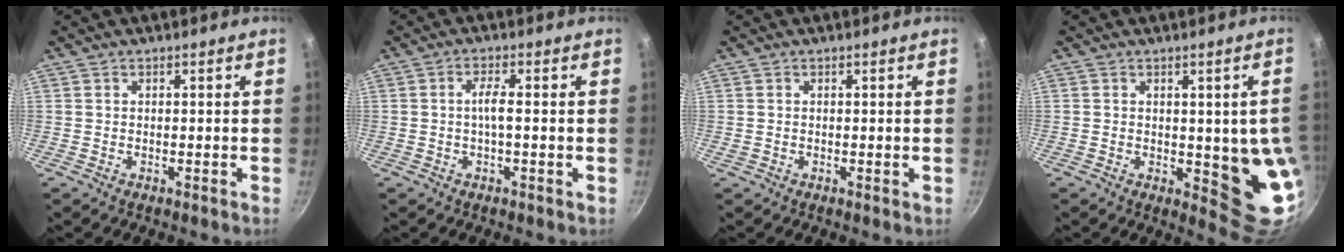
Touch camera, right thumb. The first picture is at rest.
{"total": 3.0, "force": [-0.3, 0.3, 2.9], "torque": [-0.066, 0.007, -0.008]}
{"total": 0.0}
{"total": 10.4, "force": [-0.4, 3.9, 9.7], "torque": [-0.086, -0.023, -0.002]}